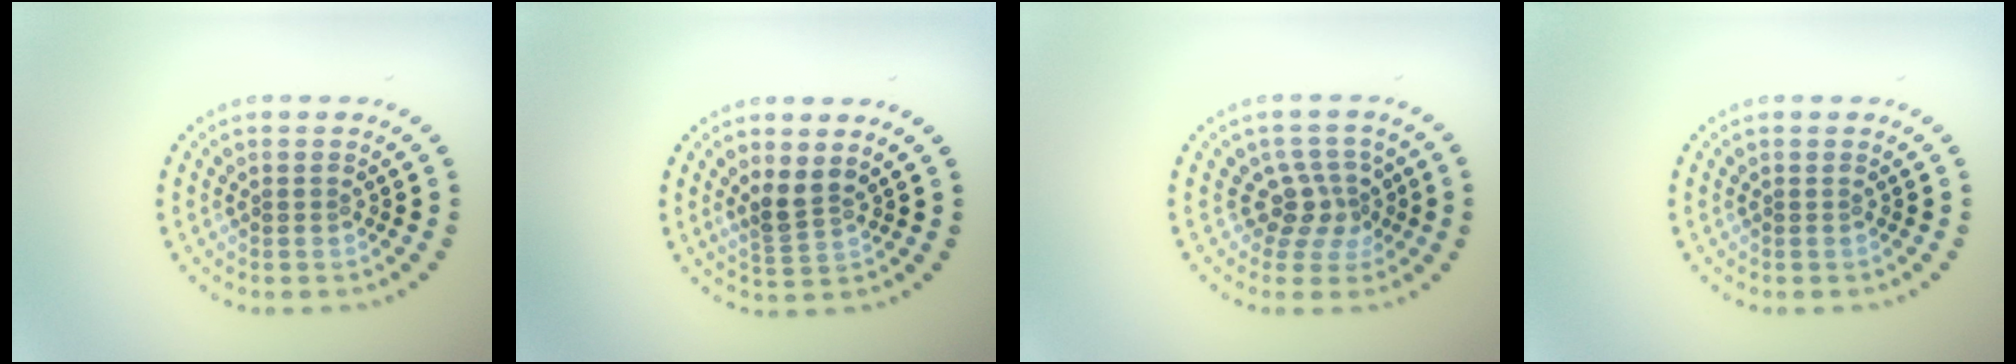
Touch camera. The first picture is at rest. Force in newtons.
{"total": 2.3, "press": 1.8, "slide": 1.5}
{"total": 2.8, "press": 2.2, "slide": 1.8}
{"total": 0.0}